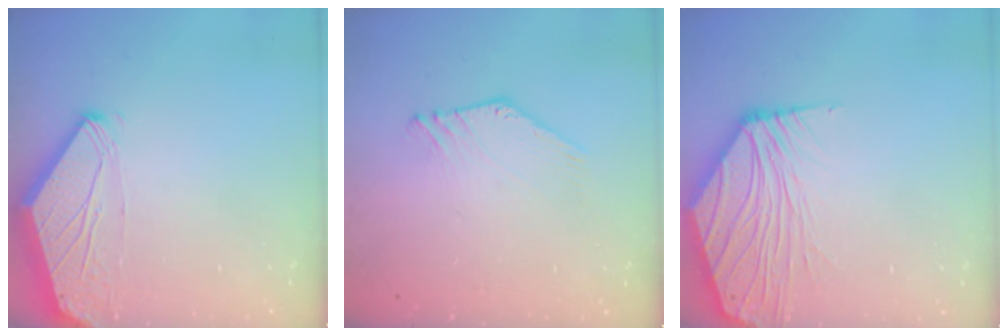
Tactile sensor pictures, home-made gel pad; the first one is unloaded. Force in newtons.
{"total": 2.1, "press": 2.1, "slide": 0.1}
{"total": 9.1, "press": 8.9, "slide": 1.6}